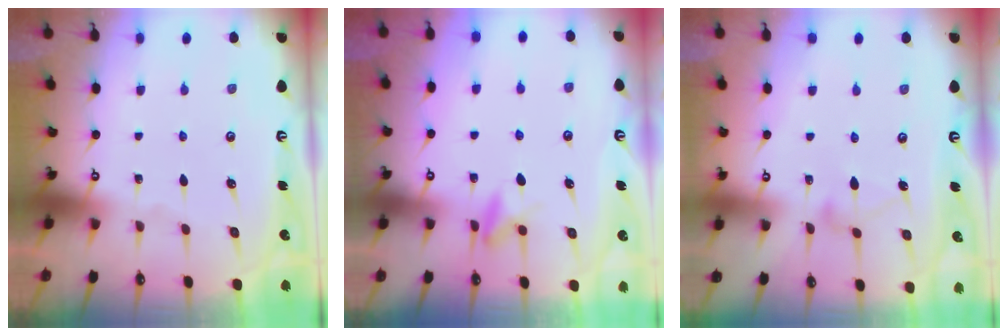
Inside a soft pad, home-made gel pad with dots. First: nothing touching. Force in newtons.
{"total": 6.0, "press": 5.7, "slide": 1.7}
{"total": 7.2, "press": 7.2, "slide": 0.4}